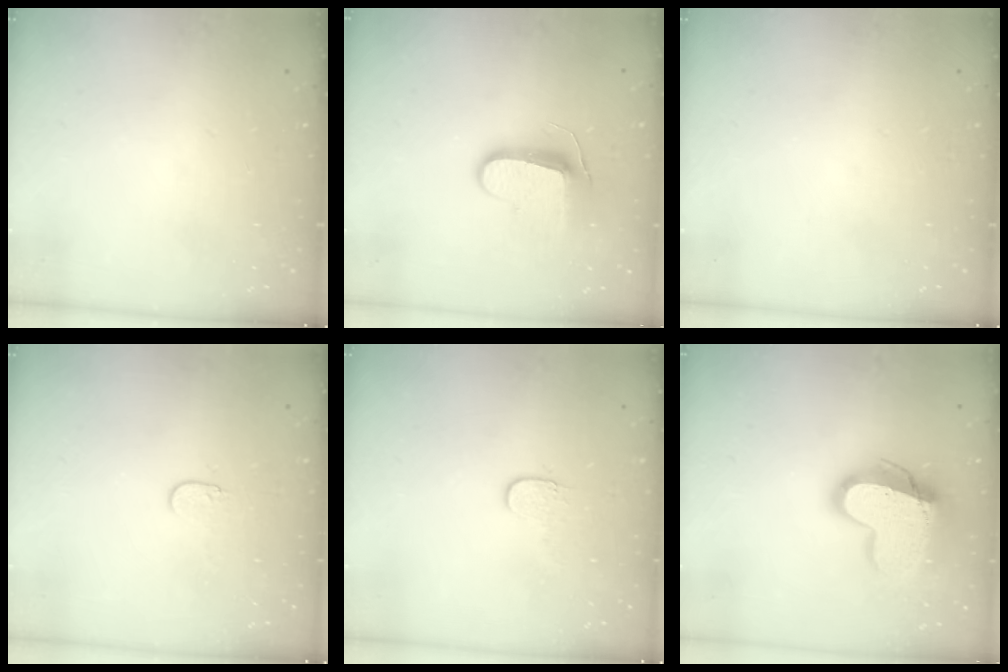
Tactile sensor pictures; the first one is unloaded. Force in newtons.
{"total": 9.2, "press": 9.2, "slide": 0.9}
{"total": 0.0}
{"total": 4.5, "press": 4.5, "slide": 0.5}
{"total": 3.6, "press": 3.6, "slide": 0.4}
{"total": 16.7, "press": 16.7, "slide": 1.1}